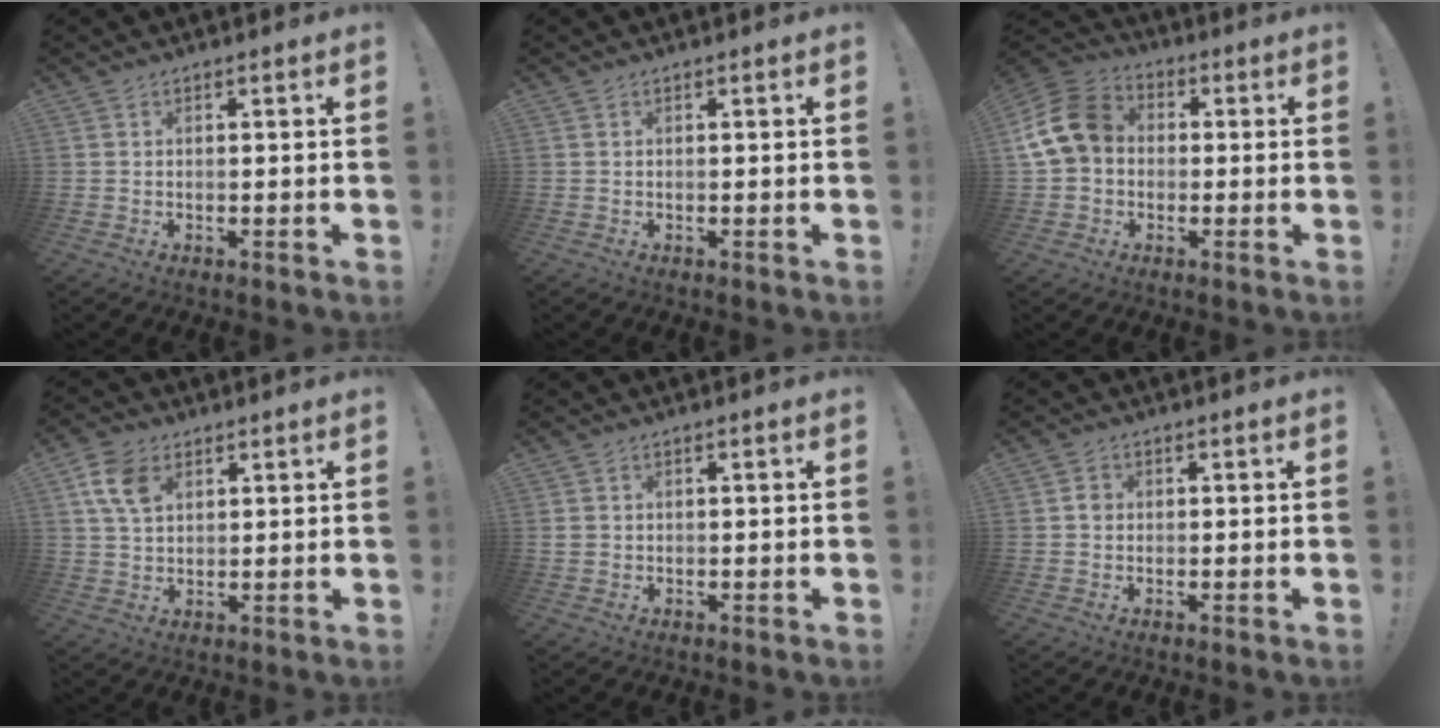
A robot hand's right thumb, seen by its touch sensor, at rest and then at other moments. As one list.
[{"total": 0.0}, {"total": 14.2, "force": [1.2, 11.0, 8.9], "torque": [-0.173, 0.015, 0.027]}, {"total": 8.6, "force": [3.6, 5.6, 5.4], "torque": [-0.103, 0.000, 0.072]}, {"total": 1.2, "force": [-0.2, 1.1, 0.5], "torque": [-0.009, 0.004, -0.003]}, {"total": 1.8, "force": [-0.3, 1.5, 0.9], "torque": [0.001, 0.000, -0.009]}]